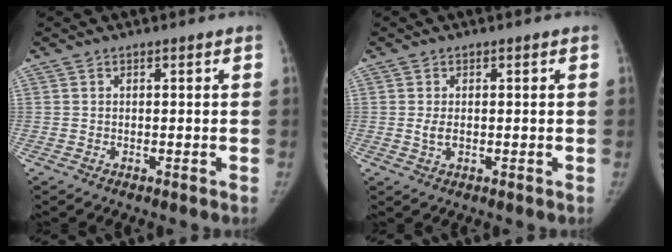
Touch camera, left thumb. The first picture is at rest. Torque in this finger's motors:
{"motor_torque": [-0.02, 0.00, 0.05, 0.25, 0.00]}